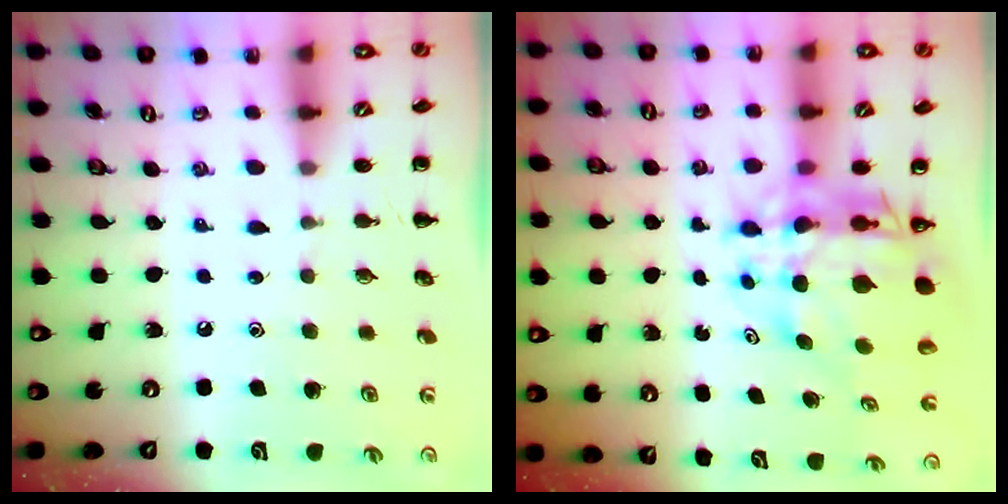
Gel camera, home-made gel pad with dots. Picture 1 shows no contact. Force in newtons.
{"total": 10.4, "press": 9.8, "slide": 3.5}